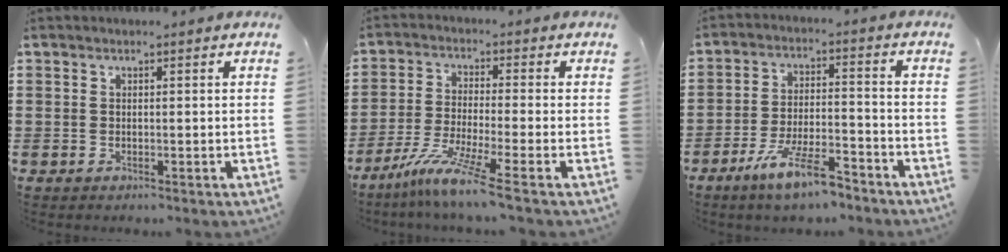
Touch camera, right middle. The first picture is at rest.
{"total": 7.3, "force": [-5.3, -0.8, 4.9], "torque": [-0.109, -0.025, -0.104]}
{"total": 8.4, "force": [-6.2, 1.3, 5.6], "torque": [-0.121, -0.005, -0.117]}